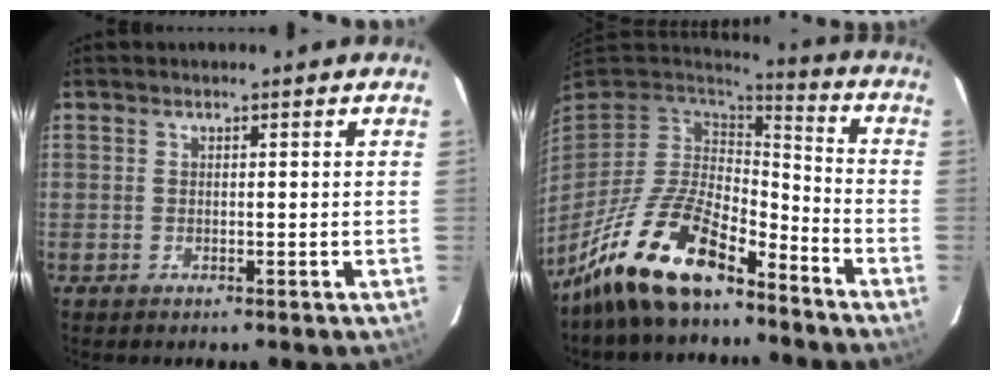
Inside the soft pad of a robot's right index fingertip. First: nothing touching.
{"total": 17.4, "force": [-12.5, 5.8, 10.6], "torque": [-0.223, -0.015, -0.232]}